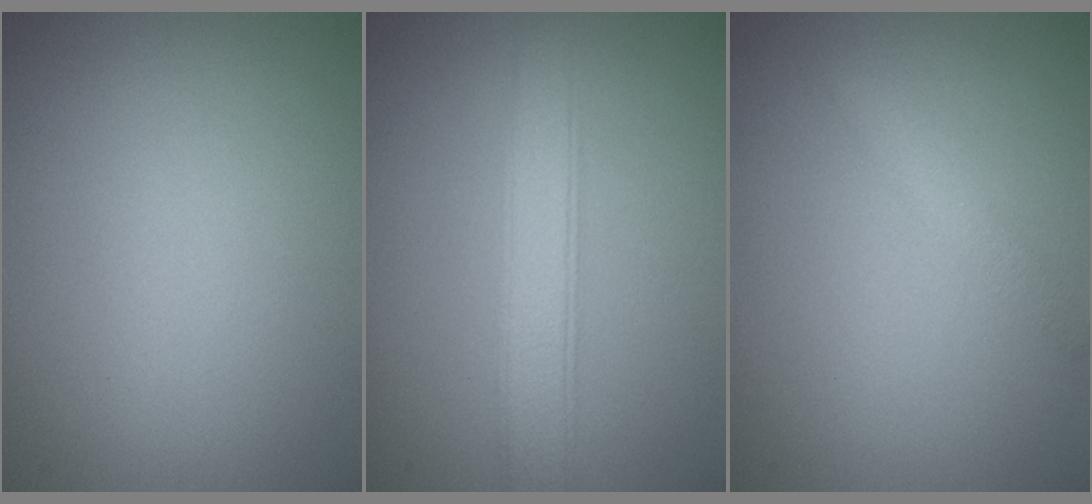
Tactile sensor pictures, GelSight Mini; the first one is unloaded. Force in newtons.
{"total": 3.9, "press": 3.9, "slide": 0.2}
{"total": 1.3, "press": 1.3, "slide": 0.0}